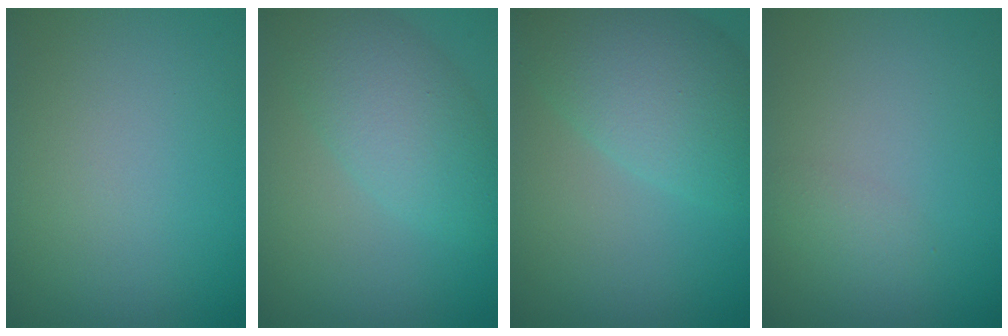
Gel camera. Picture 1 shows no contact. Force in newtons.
{"total": 3.7, "press": 3.7, "slide": 0.3}
{"total": 7.4, "press": 7.4, "slide": 0.1}
{"total": 1.0, "press": 1.0, "slide": 0.1}